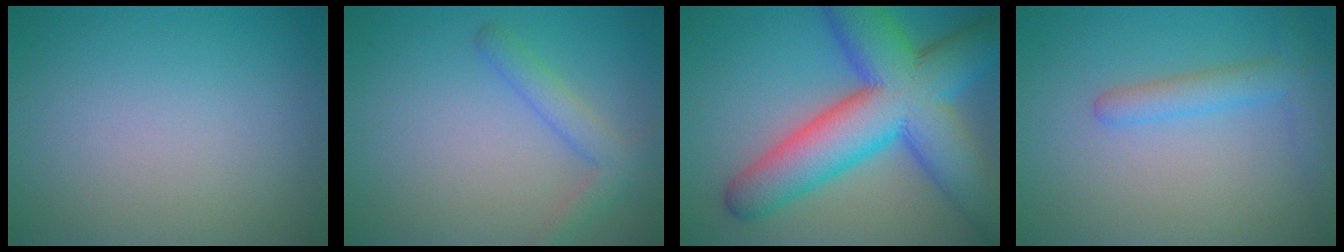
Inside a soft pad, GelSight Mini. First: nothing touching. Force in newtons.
{"total": 2.3, "press": 2.3, "slide": 0.2}
{"total": 13.7, "press": 13.7, "slide": 0.3}
{"total": 2.9, "press": 2.9, "slide": 0.2}